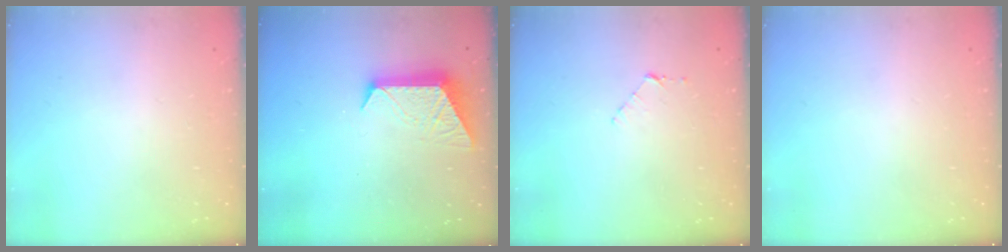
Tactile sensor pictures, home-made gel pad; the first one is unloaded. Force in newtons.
{"total": 11.0, "press": 11.0, "slide": 0.8}
{"total": 4.4, "press": 4.4, "slide": 0.4}
{"total": 0.0}